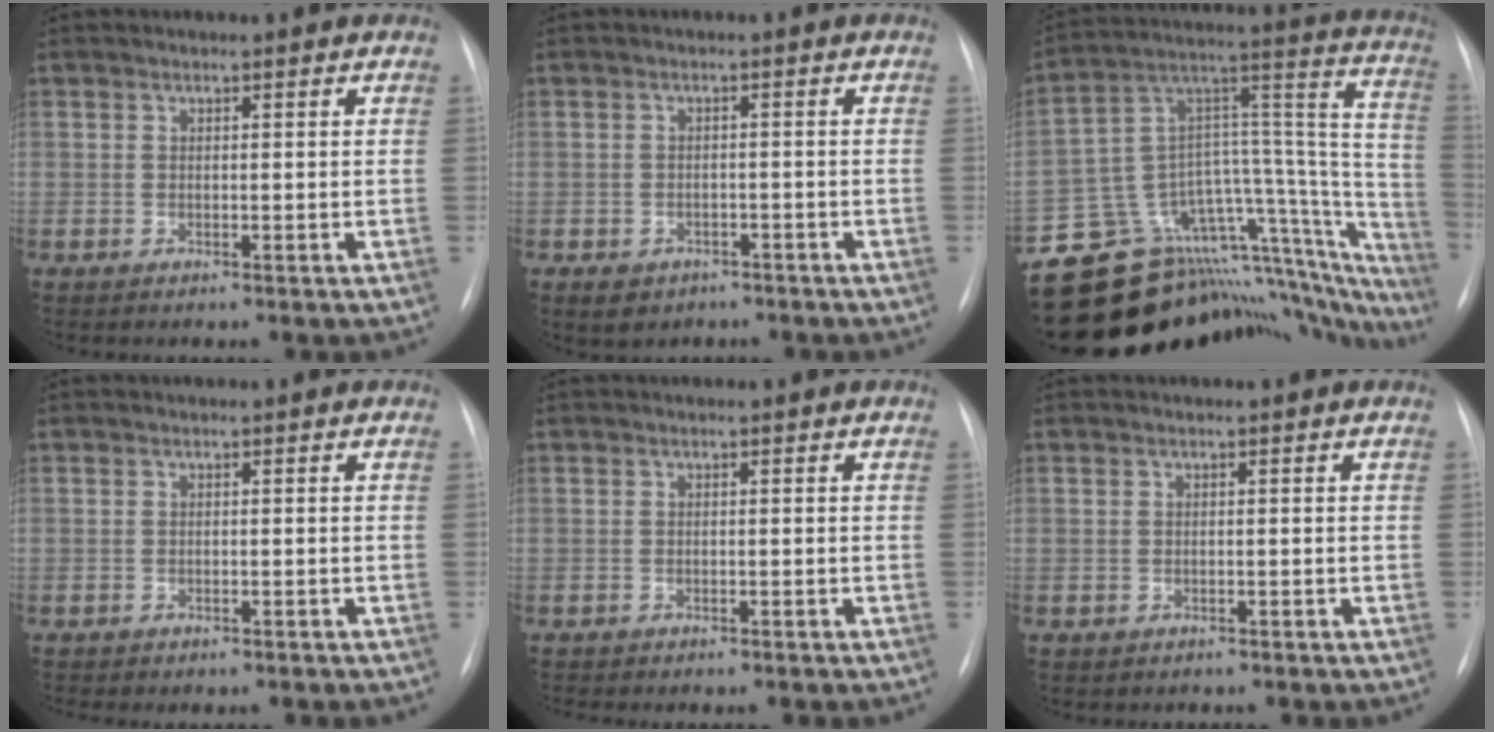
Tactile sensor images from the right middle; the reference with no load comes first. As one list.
[{"total": 4.6, "force": [-3.1, 3.2, 1.0], "torque": [-0.013, 0.004, -0.038]}, {"total": 32.2, "force": [-28.5, 10.1, 10.9], "torque": [-0.078, 0.065, -0.383]}, {"total": 2.1, "force": [-1.8, 0.7, 0.8], "torque": [-0.013, -0.003, -0.020]}, {"total": 2.7, "force": [-2.4, 0.6, 1.1], "torque": [-0.016, -0.005, -0.025]}, {"total": 0.8, "force": [-0.5, 0.5, 0.0], "torque": [-0.007, 0.002, -0.008]}]